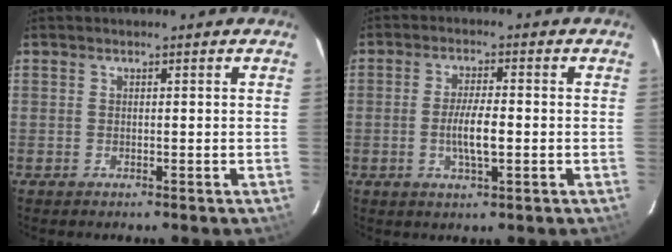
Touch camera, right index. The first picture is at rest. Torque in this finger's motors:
{"motor_torque": [1.42, -0.28, 0.71, 0.14]}